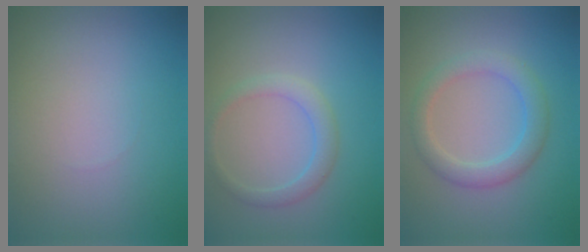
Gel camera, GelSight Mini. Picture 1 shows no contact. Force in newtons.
{"total": 2.0, "press": 2.0, "slide": 0.3}
{"total": 3.0, "press": 3.0, "slide": 0.3}